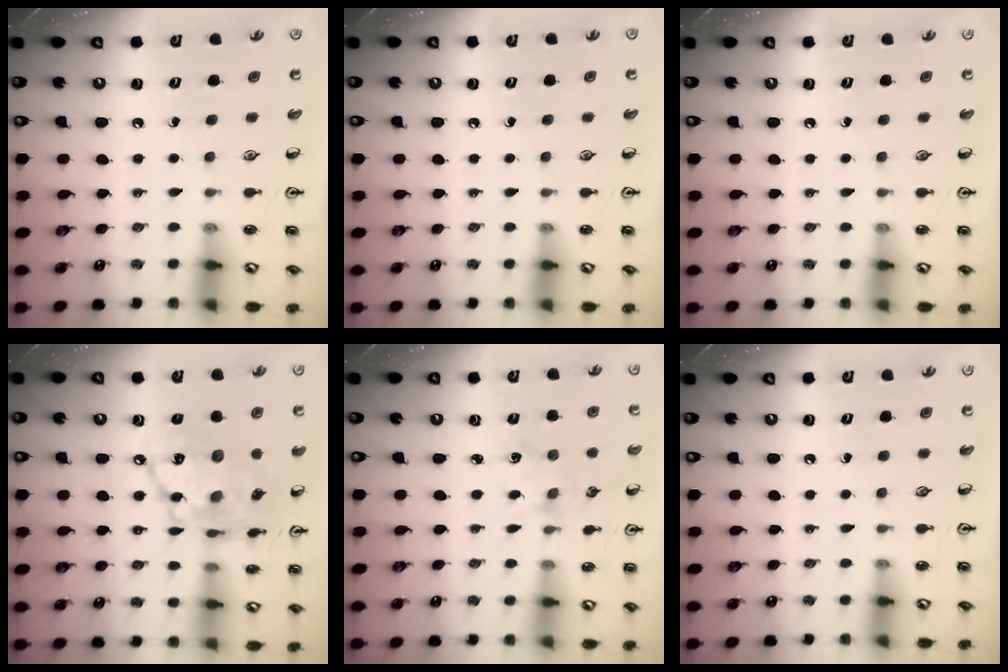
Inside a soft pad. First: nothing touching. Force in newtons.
{"total": 0.0}
{"total": 0.0}
{"total": 16.5, "press": 16.5, "slide": 1.5}
{"total": 1.9, "press": 1.8, "slide": 0.3}
{"total": 0.0}